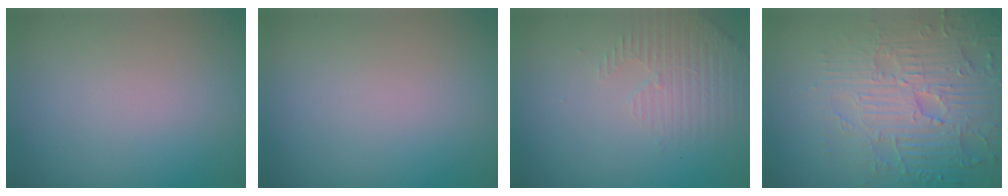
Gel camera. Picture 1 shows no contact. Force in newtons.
{"total": 0.0}
{"total": 2.8, "press": 2.7, "slide": 0.8}
{"total": 6.7, "press": 5.4, "slide": 3.9}